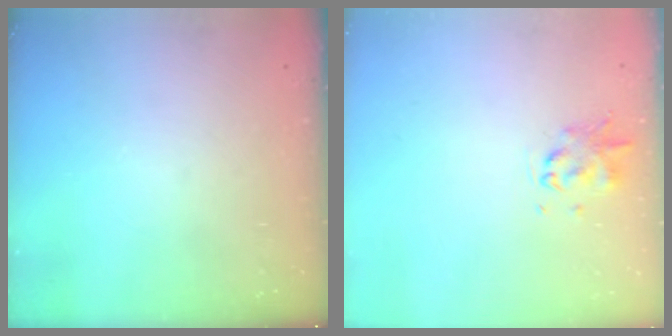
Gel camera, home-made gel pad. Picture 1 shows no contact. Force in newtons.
{"total": 1.9, "press": 1.9, "slide": 0.4}